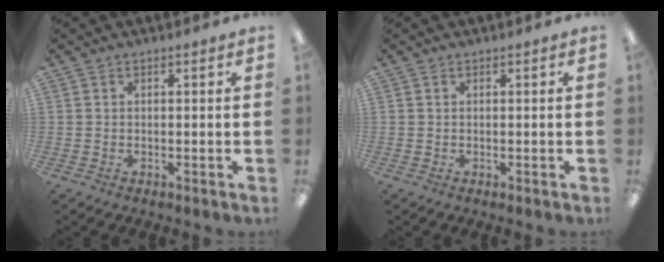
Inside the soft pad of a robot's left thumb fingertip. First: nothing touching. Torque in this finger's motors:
{"motor_torque": [-0.04, 0.04, 0.00, 0.00, 0.00]}